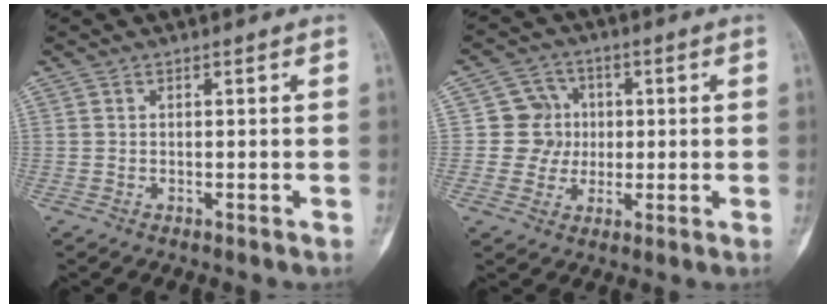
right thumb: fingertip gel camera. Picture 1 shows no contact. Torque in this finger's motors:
{"motor_torque": [0.00, 0.00, 0.22, 0.04, 0.05]}